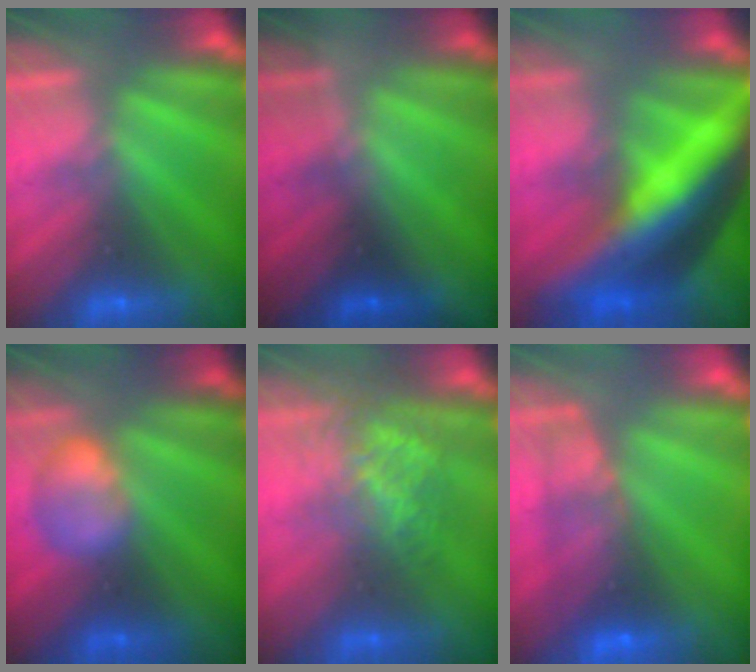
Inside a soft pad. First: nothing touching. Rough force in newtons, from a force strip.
{"total": 1.6}
{"total": 7.6}
{"total": 2.6}
{"total": 3.9}
{"total": 10.0}